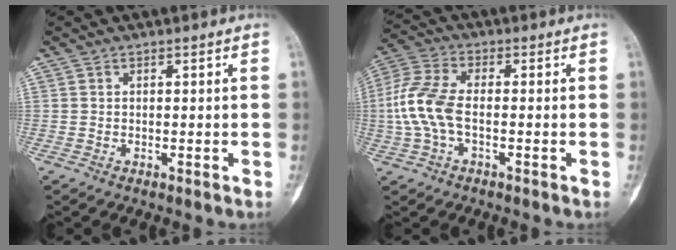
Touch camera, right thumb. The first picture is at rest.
{"total": 9.7, "force": [-1.1, 4.9, 8.3], "torque": [-0.202, 0.021, -0.028]}